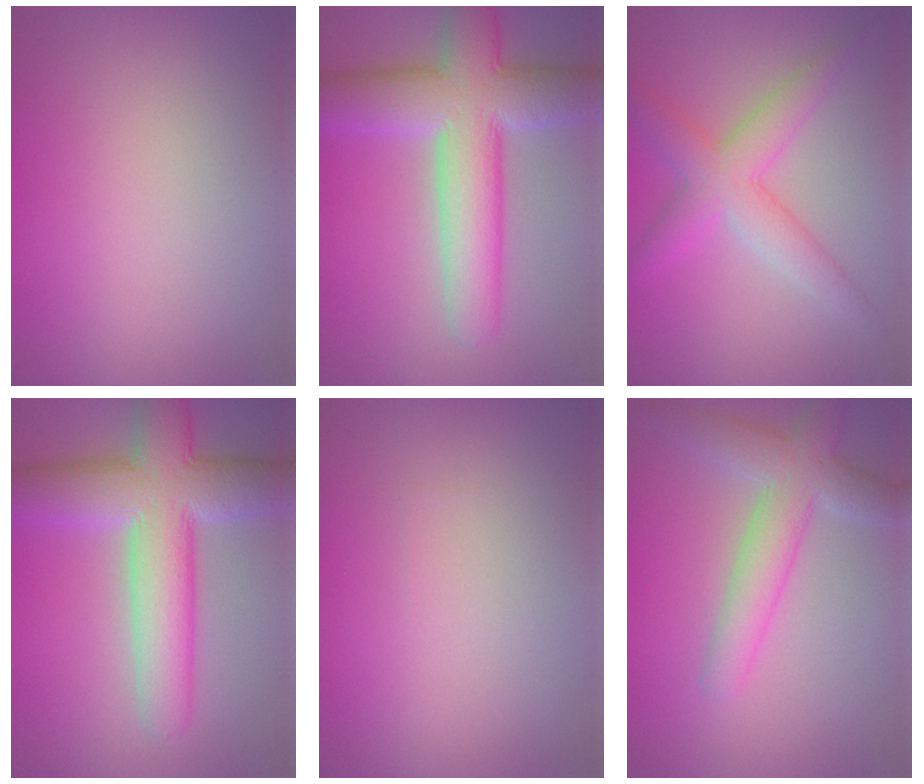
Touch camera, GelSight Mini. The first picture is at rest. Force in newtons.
{"total": 10.0, "press": 10.0, "slide": 0.6}
{"total": 4.7, "press": 4.7, "slide": 0.1}
{"total": 10.0, "press": 10.0, "slide": 0.6}
{"total": 0.0}
{"total": 5.1, "press": 5.1, "slide": 0.5}